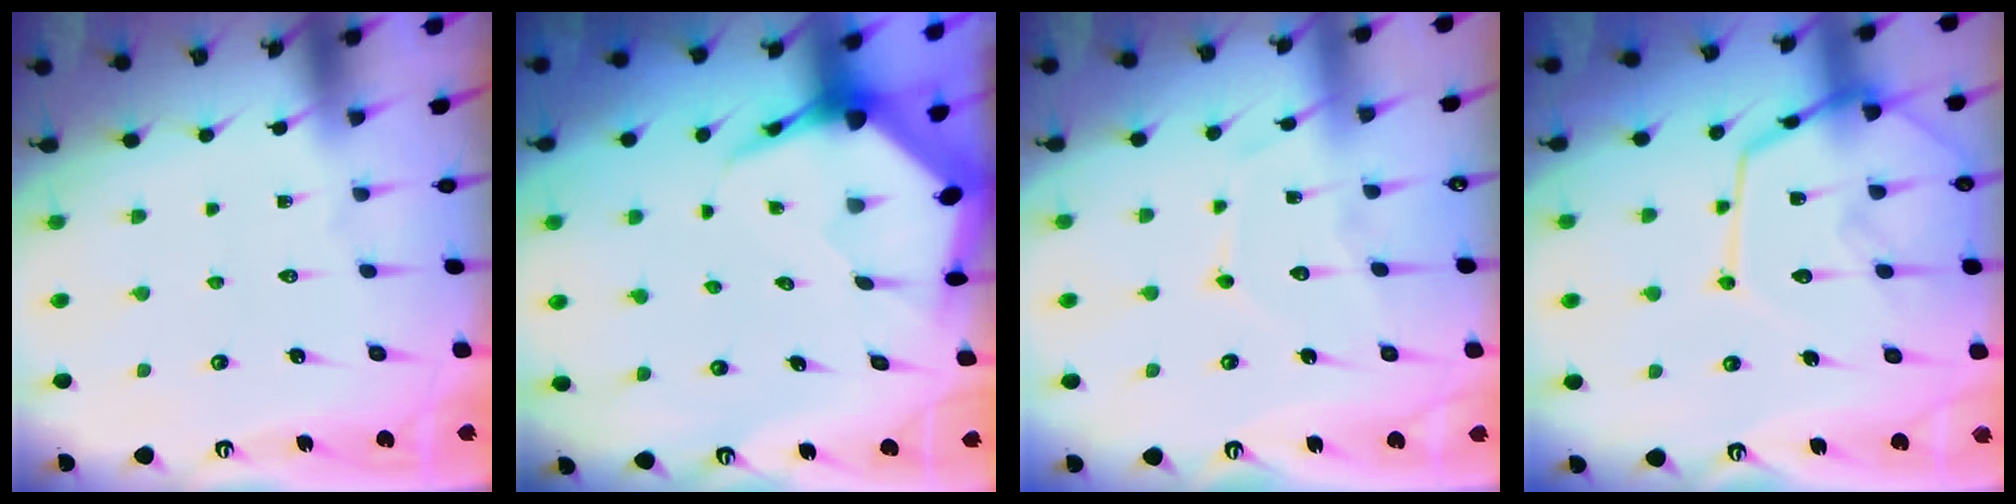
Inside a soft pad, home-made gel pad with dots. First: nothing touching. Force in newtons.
{"total": 5.6, "press": 5.5, "slide": 0.8}
{"total": 8.5, "press": 8.5, "slide": 0.7}
{"total": 15.1, "press": 15.0, "slide": 1.6}